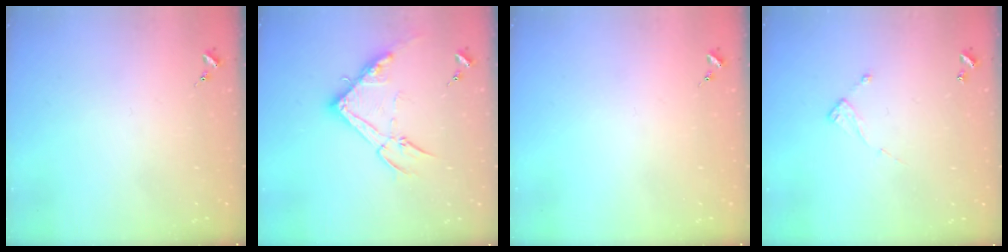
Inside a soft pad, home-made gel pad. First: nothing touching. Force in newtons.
{"total": 15.6, "press": 15.6, "slide": 0.6}
{"total": 0.0}
{"total": 6.4, "press": 6.4, "slide": 0.4}